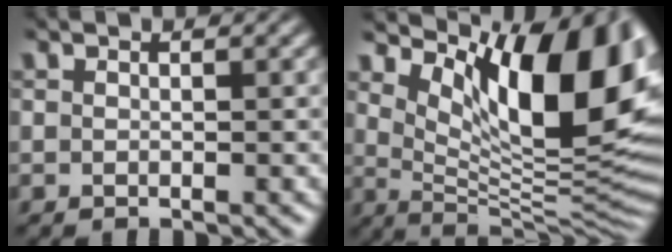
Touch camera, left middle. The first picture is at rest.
{"total": 14.6, "force": [6.3, 5.7, 11.8], "torque": [-0.150, -0.006, 0.112]}